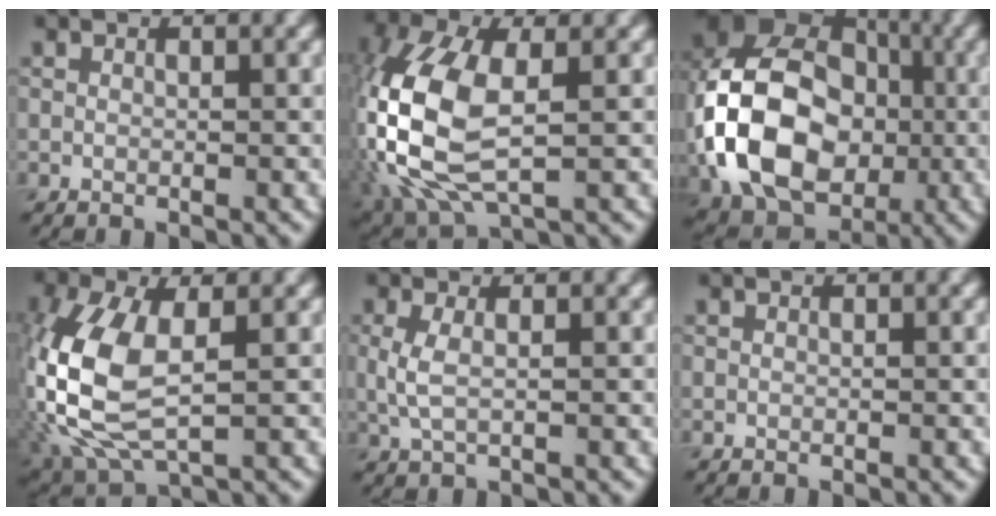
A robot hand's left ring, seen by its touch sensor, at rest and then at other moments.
{"total": 11.7, "force": [-0.1, 6.1, 9.9], "torque": [-0.254, 0.000, -0.005]}
{"total": 15.4, "force": [-2.5, 11.3, 10.1], "torque": [-0.215, 0.000, -0.057]}
{"total": 10.5, "force": [-0.3, 5.4, 9.0], "torque": [-0.230, -0.007, -0.004]}
{"total": 2.1, "force": [0.2, 0.8, 1.9], "torque": [-0.048, 0.000, 0.004]}
{"total": 0.0}